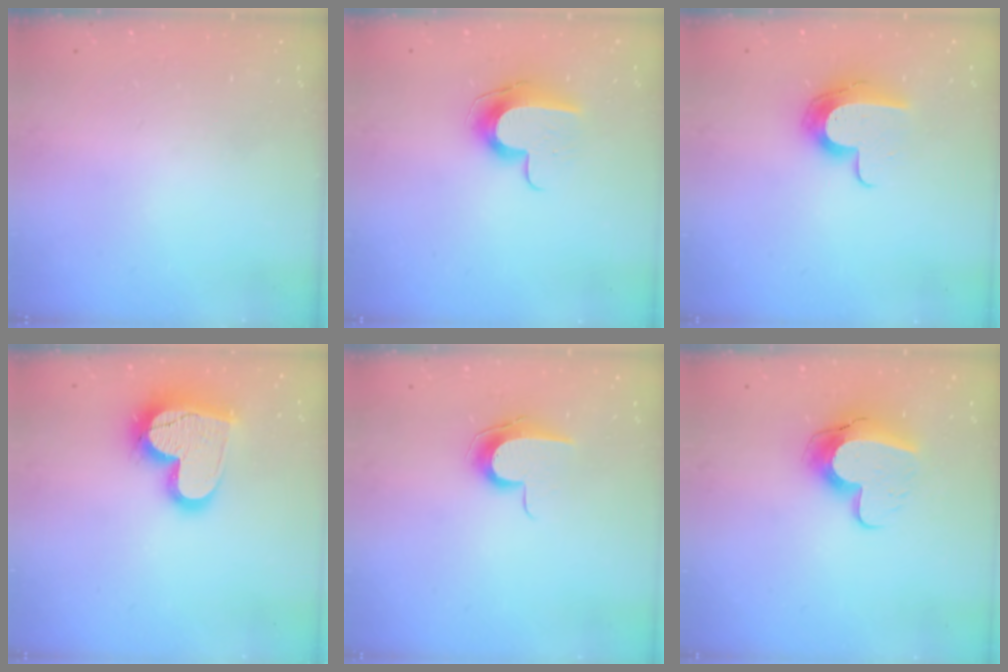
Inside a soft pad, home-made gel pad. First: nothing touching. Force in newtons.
{"total": 10.2, "press": 10.2, "slide": 0.6}
{"total": 12.1, "press": 12.1, "slide": 0.6}
{"total": 18.6, "press": 18.5, "slide": 1.5}
{"total": 8.9, "press": 8.9, "slide": 0.9}
{"total": 12.6, "press": 12.5, "slide": 1.1}